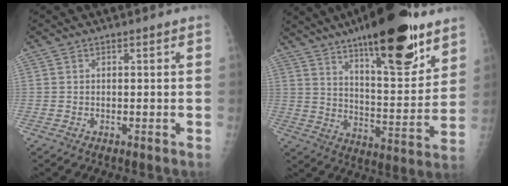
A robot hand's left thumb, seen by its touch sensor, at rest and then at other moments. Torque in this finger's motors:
{"motor_torque": [2.80, 1.50, 1.83, -0.94, 0.50]}